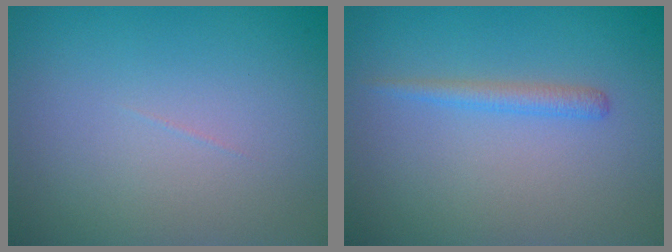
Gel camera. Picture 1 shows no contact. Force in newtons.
{"total": 1.3, "press": 1.3, "slide": 0.1}